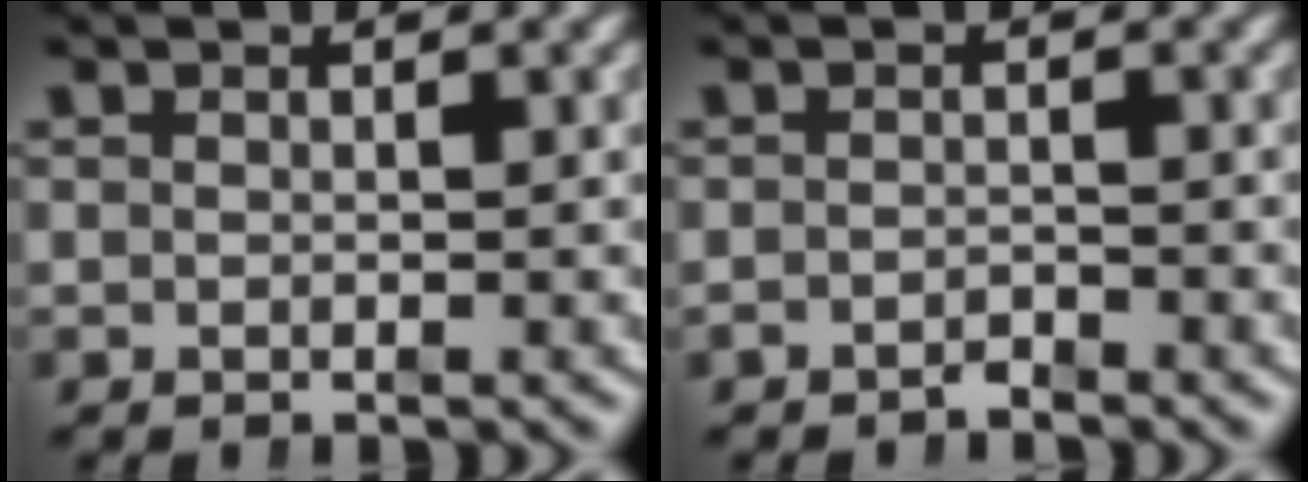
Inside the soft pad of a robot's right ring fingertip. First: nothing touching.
{"total": 1.4, "force": [-1.4, -0.1, 0.0], "torque": [0.005, -0.006, -0.022]}